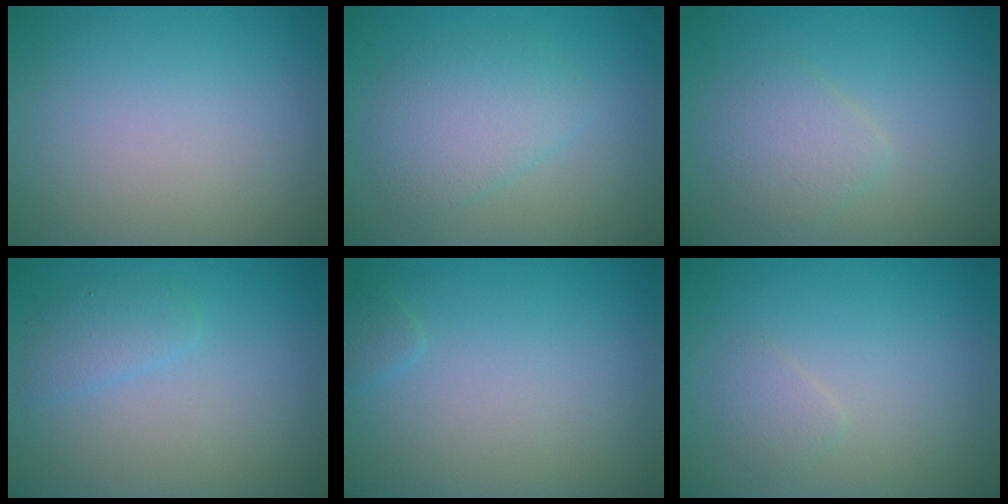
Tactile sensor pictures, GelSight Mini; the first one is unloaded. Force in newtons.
{"total": 3.4, "press": 3.4, "slide": 0.1}
{"total": 2.3, "press": 2.3, "slide": 0.1}
{"total": 1.6, "press": 1.6, "slide": 0.0}
{"total": 0.7, "press": 0.7, "slide": 0.0}
{"total": 1.0, "press": 1.0, "slide": 0.0}